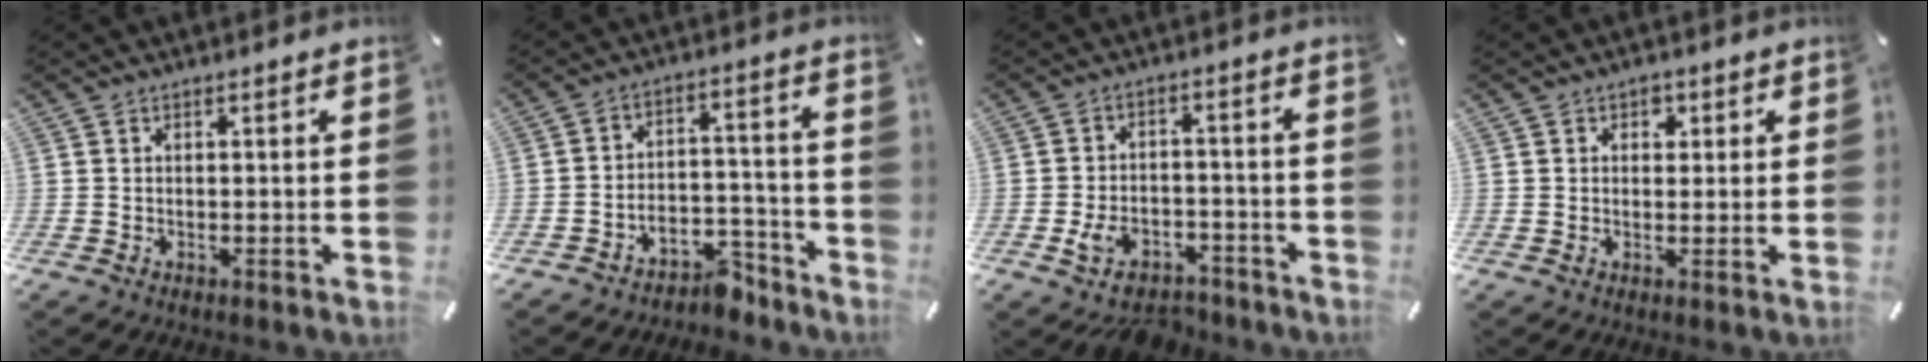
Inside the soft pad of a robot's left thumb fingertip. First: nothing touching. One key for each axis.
{"total": 7.2, "fx": -4.8, "fy": 4.9, "fz": 2.3, "tx": -0.019, "ty": 0.027, "tz": -0.083}
{"total": 7.4, "fx": -4.4, "fy": 4.8, "fz": 3.5, "tx": -0.051, "ty": 0.028, "tz": -0.077}
{"total": 2.4, "fx": 0.9, "fy": 2.0, "fz": 1.0, "tx": 0.001, "ty": -0.003, "tz": 0.008}